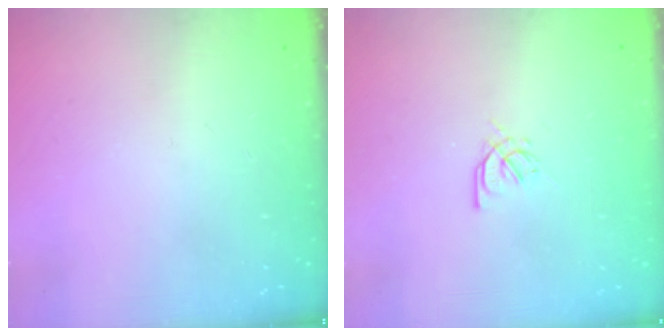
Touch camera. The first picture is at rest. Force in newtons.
{"total": 2.4, "press": 2.4, "slide": 0.5}